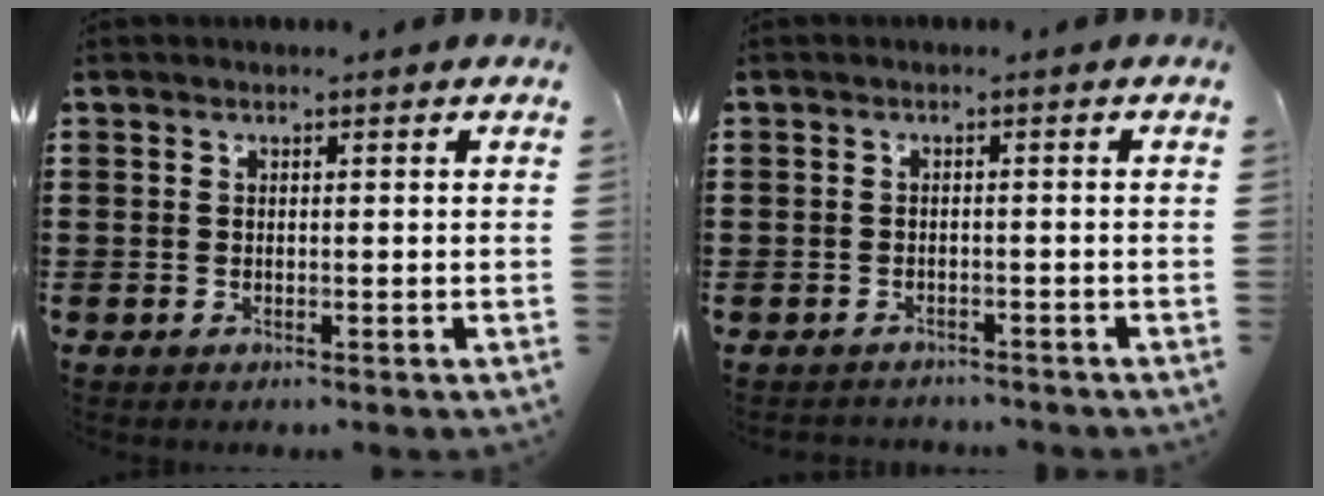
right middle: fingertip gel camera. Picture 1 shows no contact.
{"total": 1.4, "force": [-1.3, 0.4, -0.3], "torque": [0.002, 0.004, -0.033]}